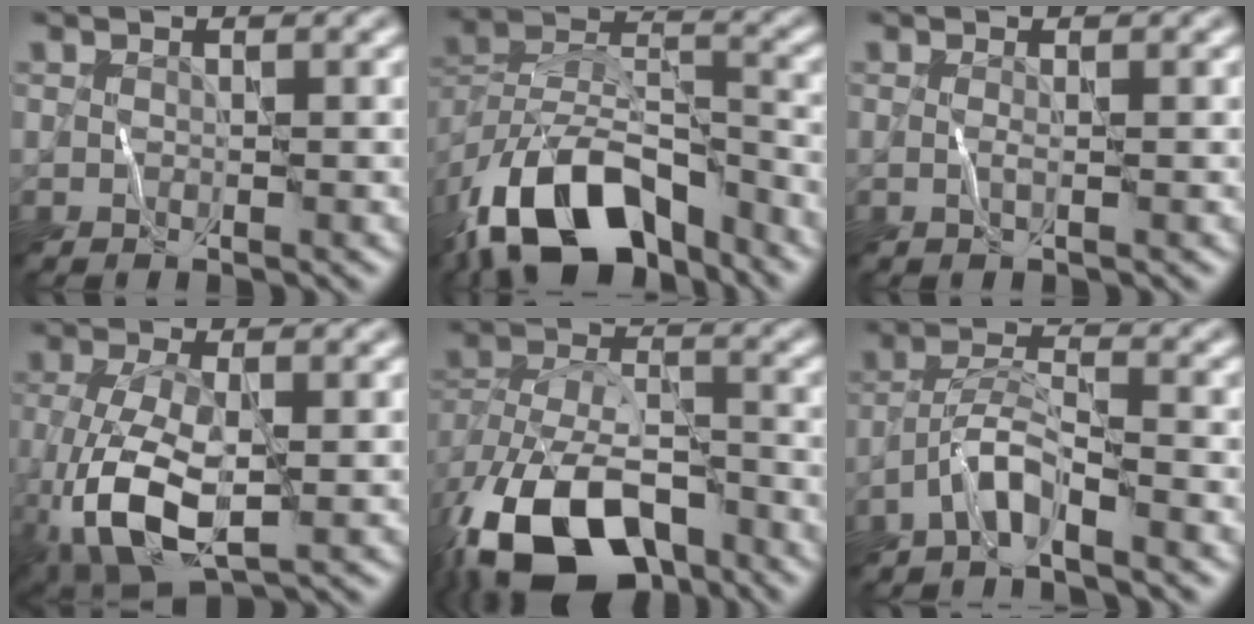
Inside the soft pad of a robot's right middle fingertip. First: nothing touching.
{"total": 13.9, "force": [-9.2, 6.4, 8.2], "torque": [-0.166, 0.008, -0.170]}
{"total": 0.7, "force": [0.0, -0.3, 0.7], "torque": [-0.021, 0.000, -0.003]}
{"total": 7.6, "force": [-2.0, 3.3, 6.5], "torque": [-0.163, -0.014, -0.038]}
{"total": 15.1, "force": [-8.8, 7.8, 9.5], "torque": [-0.194, -0.033, -0.146]}
{"total": 3.3, "force": [-2.3, 0.4, 2.4], "torque": [-0.049, 0.013, -0.052]}